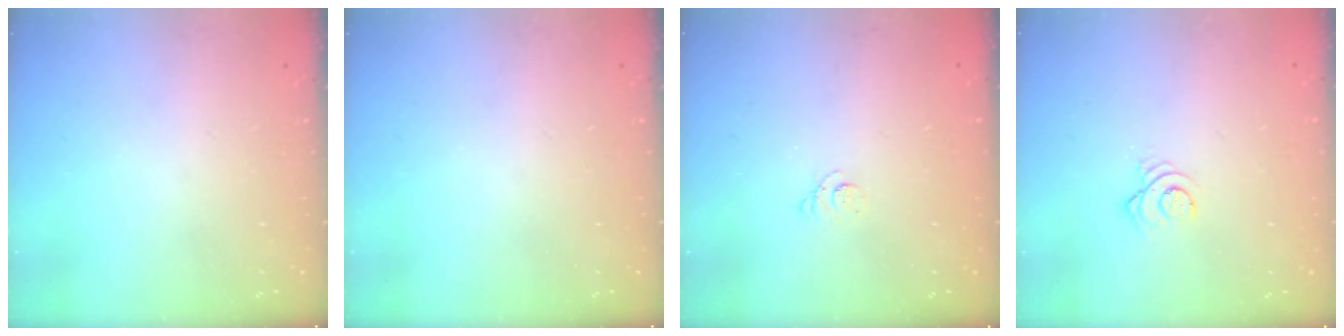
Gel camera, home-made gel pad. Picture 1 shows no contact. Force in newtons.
{"total": 0.0}
{"total": 2.4, "press": 2.4, "slide": 0.3}
{"total": 3.3, "press": 3.3, "slide": 0.2}